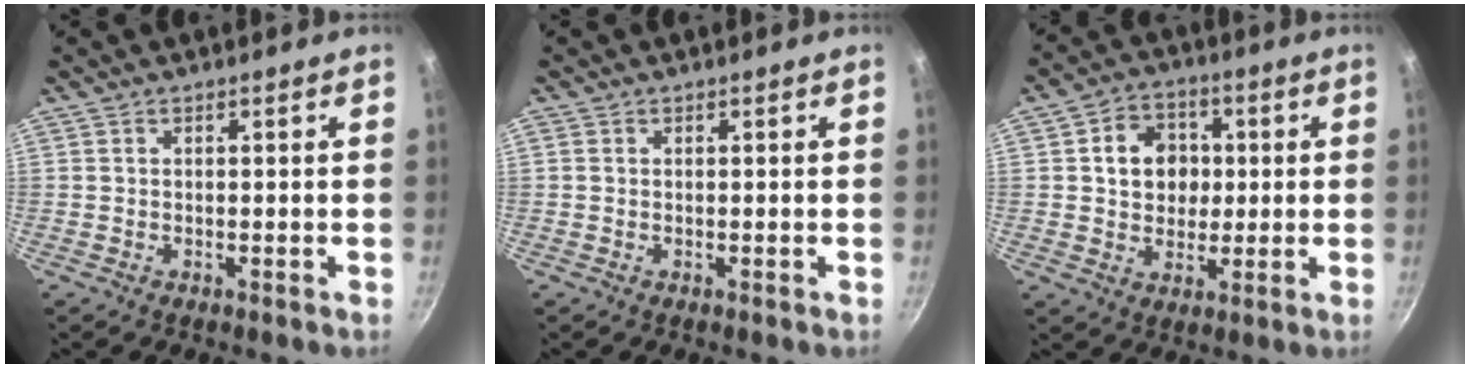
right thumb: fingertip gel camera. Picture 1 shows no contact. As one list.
[{"total": 0.5, "force": [0.1, 0.5, 0.2], "torque": [-0.004, 0.002, -0.001]}, {"total": 9.5, "force": [1.3, 8.1, 4.8], "torque": [-0.040, 0.005, 0.014]}]